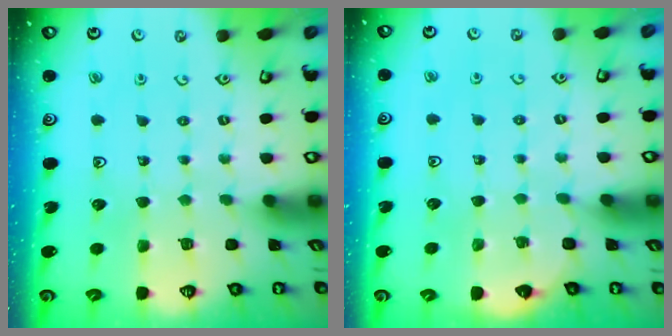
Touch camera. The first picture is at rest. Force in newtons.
{"total": 2.3, "press": 2.3, "slide": 0.1}